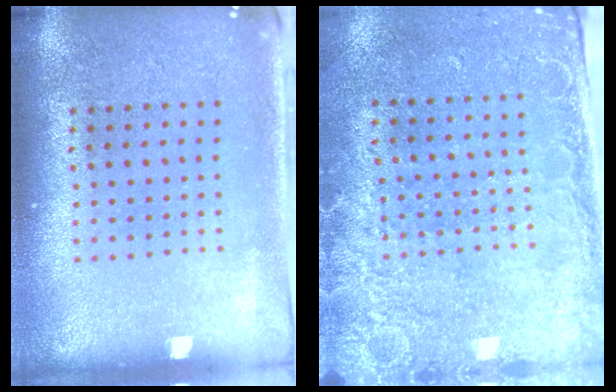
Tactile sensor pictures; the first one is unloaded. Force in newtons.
{"total": 2.6, "press": 2.1, "slide": 1.4}